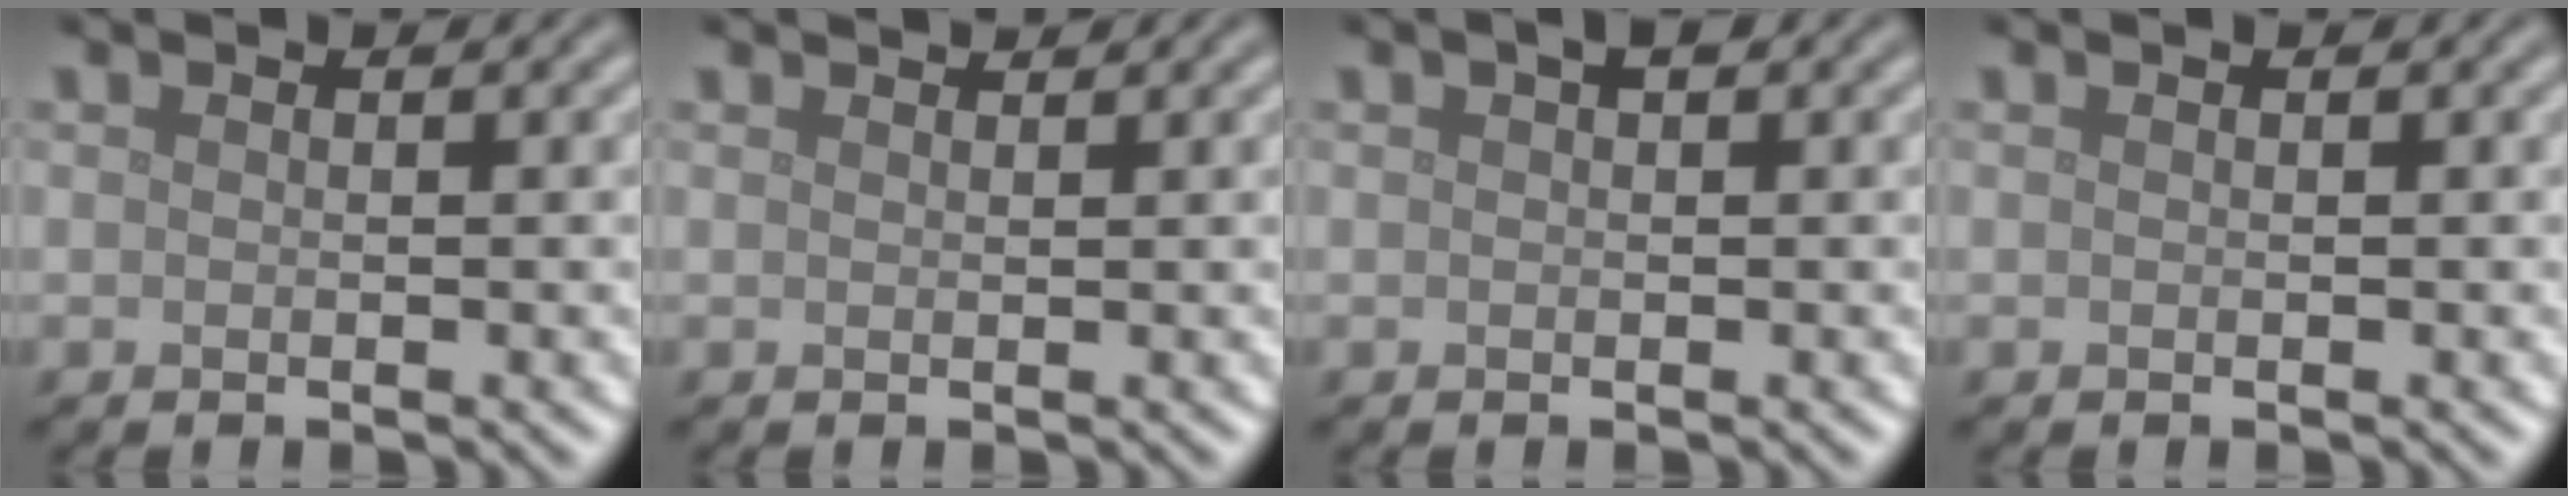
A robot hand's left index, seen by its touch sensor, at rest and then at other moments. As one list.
[{"total": 1.0, "force": [1.0, 0.1, 0.2], "torque": [-0.007, -0.004, 0.013]}, {"total": 1.0, "force": [0.5, 0.5, 0.7], "torque": [-0.009, 0.002, 0.007]}, {"total": 0.0}]